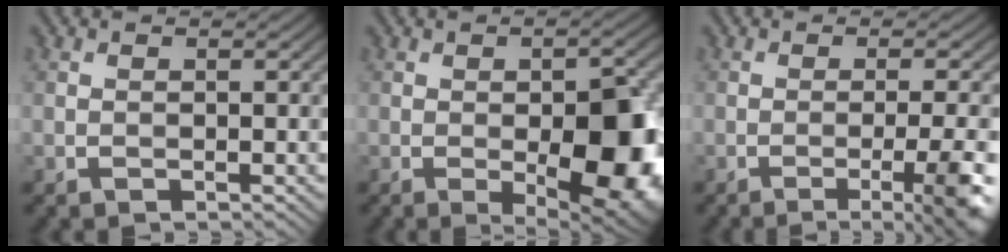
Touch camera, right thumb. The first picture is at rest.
{"total": 12.4, "force": [-2.6, 5.3, 10.8], "torque": [-0.125, -0.007, -0.033]}
{"total": 7.5, "force": [-2.6, 1.4, 6.9], "torque": [-0.091, 0.002, -0.034]}